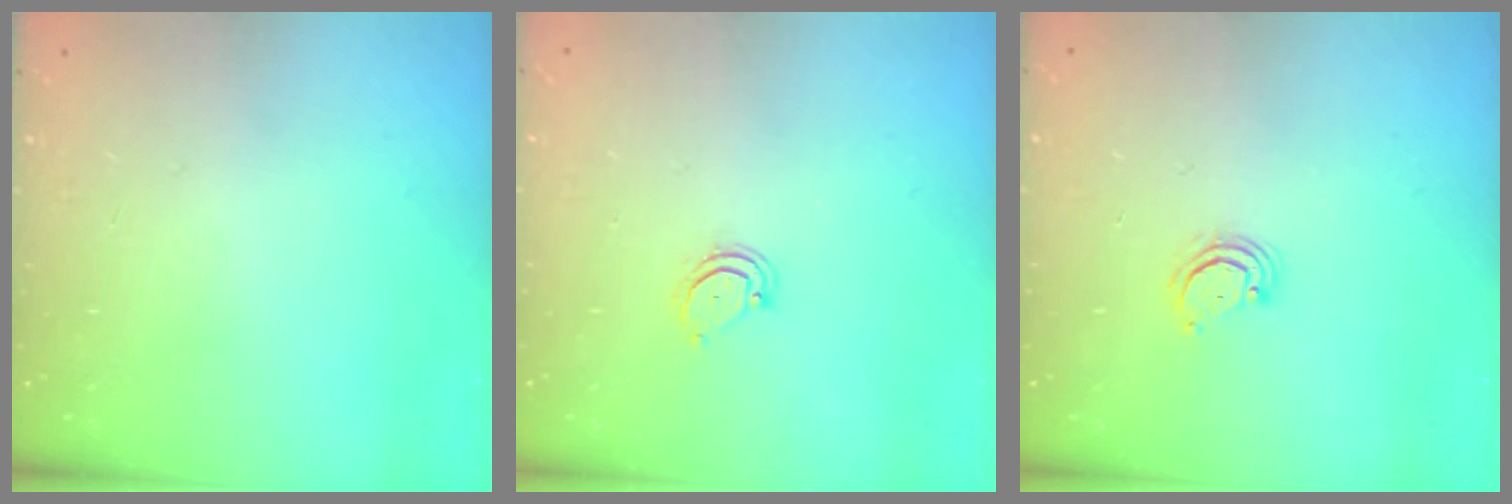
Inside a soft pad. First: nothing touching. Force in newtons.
{"total": 3.5, "press": 3.5, "slide": 0.3}
{"total": 2.9, "press": 2.9, "slide": 0.2}